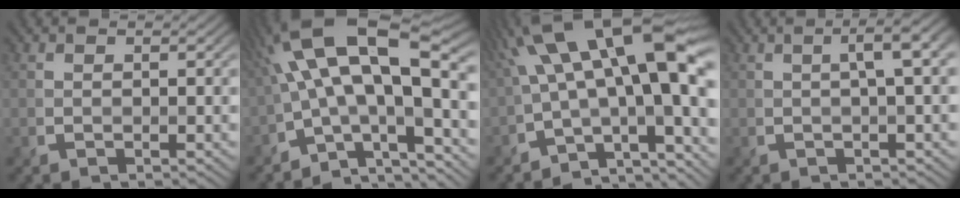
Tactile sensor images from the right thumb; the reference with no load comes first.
{"total": 16.7, "force": [-0.7, 6.2, 15.5], "torque": [-0.257, 0.027, -0.016]}
{"total": 18.3, "force": [1.3, 6.7, 17.0], "torque": [-0.252, 0.024, 0.024]}
{"total": 3.9, "force": [0.7, 0.7, 3.8], "torque": [-0.052, 0.020, 0.009]}